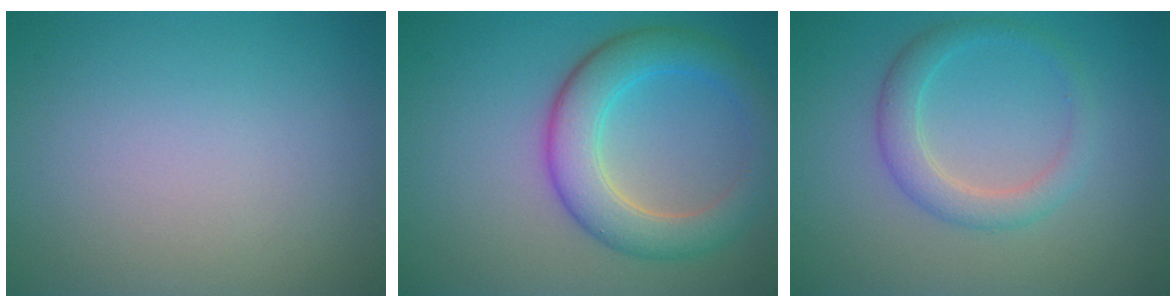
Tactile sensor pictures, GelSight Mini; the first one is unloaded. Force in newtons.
{"total": 6.0, "press": 6.0, "slide": 0.2}
{"total": 2.8, "press": 2.8, "slide": 0.1}